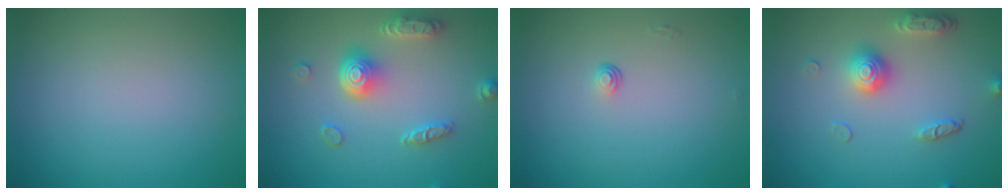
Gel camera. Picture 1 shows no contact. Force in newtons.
{"total": 4.9, "press": 3.7, "slide": 3.1}
{"total": 0.6, "press": 0.4, "slide": 0.5}
{"total": 3.6, "press": 3.0, "slide": 2.0}